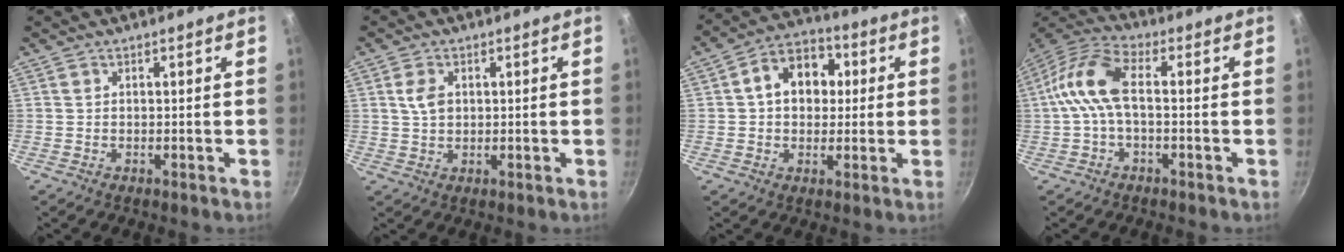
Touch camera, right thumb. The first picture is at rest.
{"total": 3.9, "force": [1.0, 2.7, 2.7], "torque": [-0.044, 0.000, 0.018]}
{"total": 11.0, "force": [1.8, 8.3, 7.0], "torque": [-0.066, 0.019, 0.012]}
{"total": 10.2, "force": [-0.6, 4.8, 9.0], "torque": [-0.195, 0.033, -0.029]}